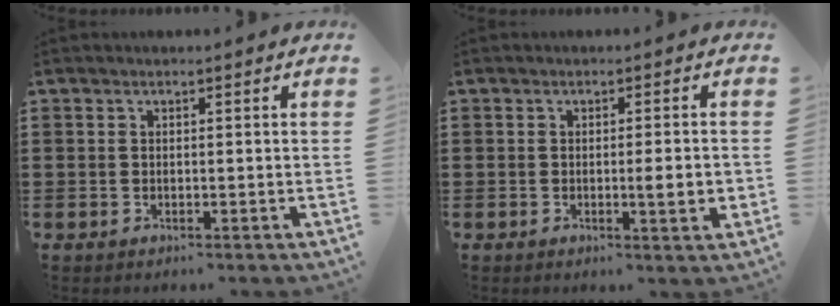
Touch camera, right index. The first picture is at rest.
{"total": 3.9, "force": [-0.5, 0.3, 3.9], "torque": [-0.055, -0.007, -0.011]}